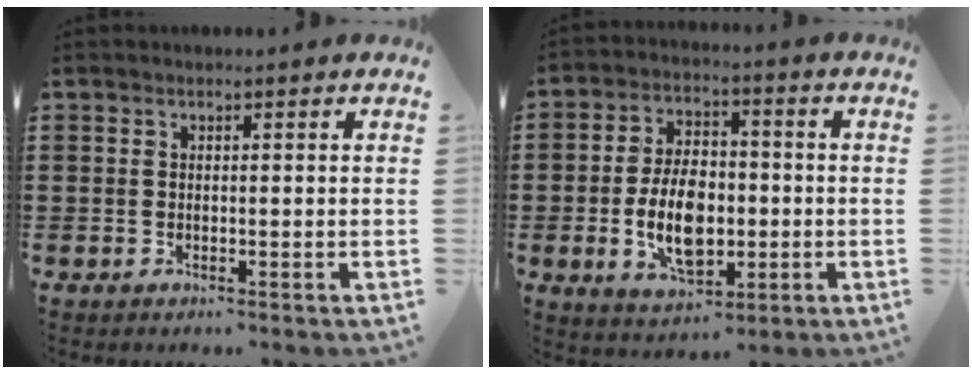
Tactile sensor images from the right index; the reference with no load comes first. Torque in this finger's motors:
{"motor_torque": [1.17, 0.97, 1.06, 0.21]}